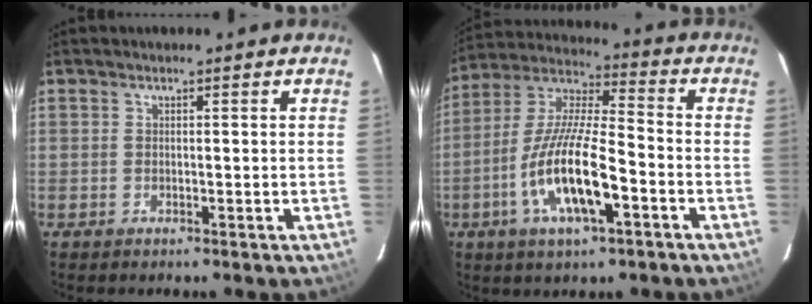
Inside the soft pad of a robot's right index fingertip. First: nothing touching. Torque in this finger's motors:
{"motor_torque": [1.19, -0.95, 1.05, 0.21]}